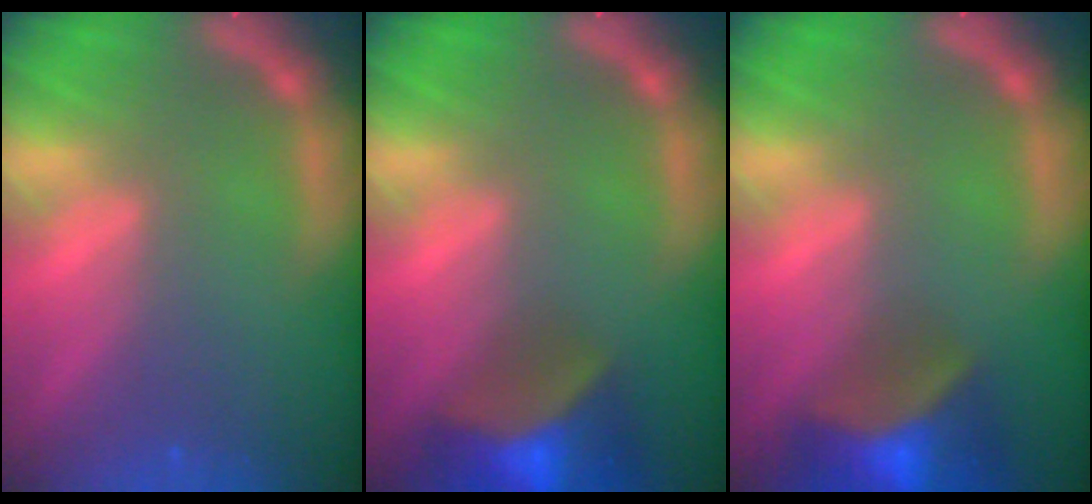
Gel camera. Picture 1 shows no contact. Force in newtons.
{"total": 9.9}
{"total": 9.5}